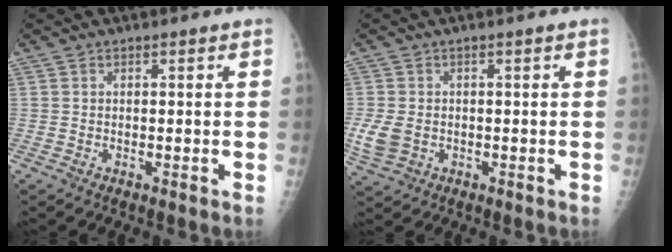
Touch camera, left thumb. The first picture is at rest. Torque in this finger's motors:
{"motor_torque": [0.05, 0.05, 0.23, 0.17, 0.05]}